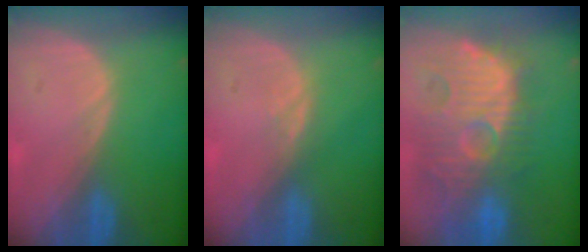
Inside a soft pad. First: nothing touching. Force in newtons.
{"total": 0.9, "press": 0.9, "slide": 0.4}
{"total": 13.3, "press": 12.4, "slide": 4.9}